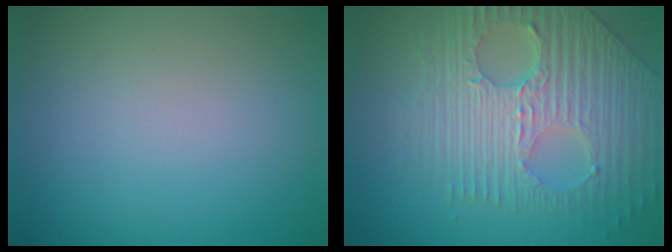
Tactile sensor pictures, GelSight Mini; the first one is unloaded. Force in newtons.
{"total": 8.9, "press": 6.0, "slide": 6.6}